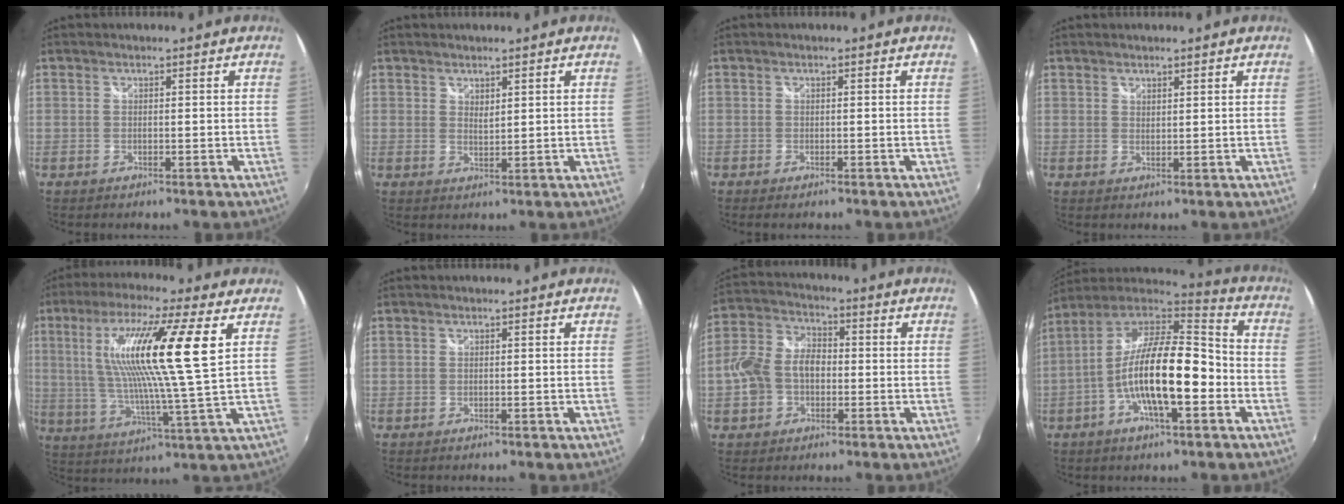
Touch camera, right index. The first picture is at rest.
{"total": 1.7, "force": [1.3, 0.8, 0.7], "torque": [-0.010, -0.002, 0.023]}
{"total": 0.9, "force": [-0.7, 0.4, 0.5], "torque": [-0.010, -0.005, -0.013]}
{"total": 1.4, "force": [1.3, 0.4, 0.4], "torque": [-0.003, 0.001, 0.021]}
{"total": 17.6, "force": [5.6, 1.0, 16.7], "torque": [-0.292, 0.007, 0.098]}
{"total": 0.0}
{"total": 9.2, "force": [-1.8, 6.9, 5.8], "torque": [-0.128, 0.021, -0.033]}
{"total": 17.6, "force": [-4.5, 5.4, 16.2], "torque": [-0.295, 0.000, -0.088]}